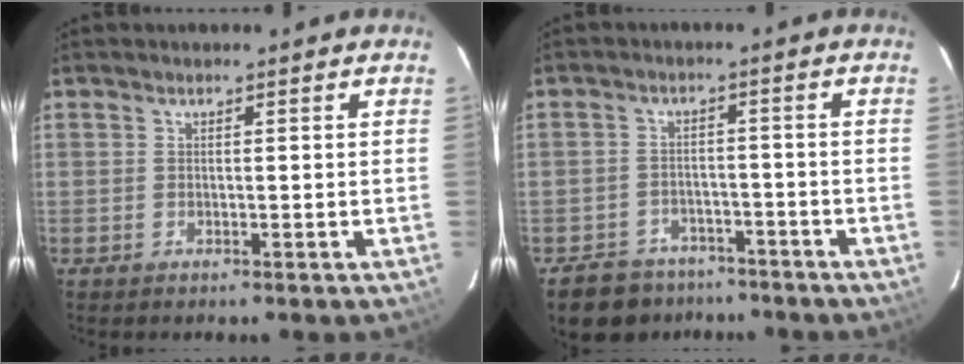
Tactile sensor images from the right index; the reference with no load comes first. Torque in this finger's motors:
{"motor_torque": [0.03, -0.48, -0.55, -0.21]}